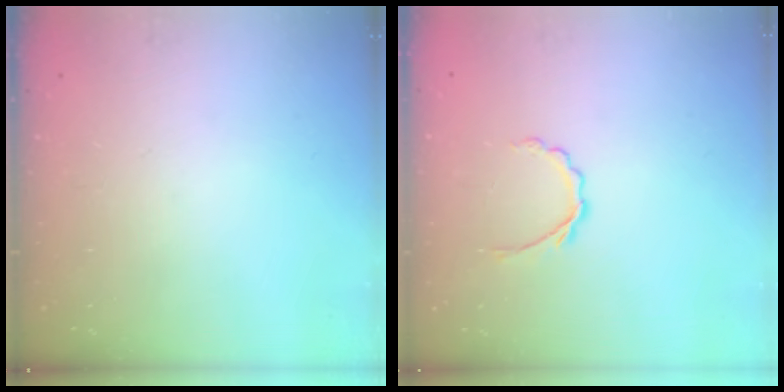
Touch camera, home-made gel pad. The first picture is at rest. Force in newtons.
{"total": 3.3, "press": 3.1, "slide": 1.1}